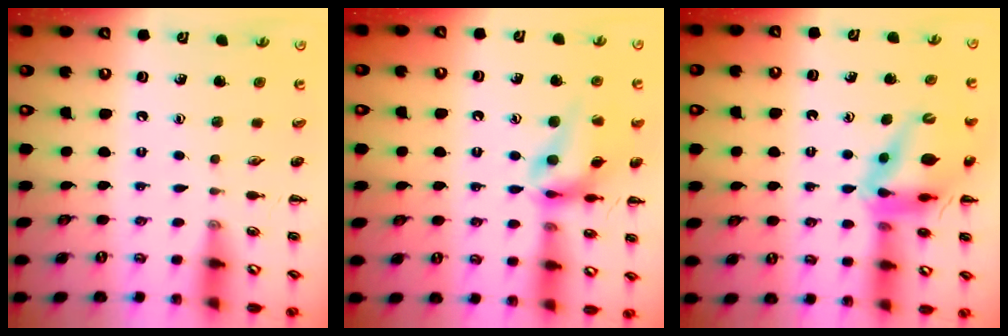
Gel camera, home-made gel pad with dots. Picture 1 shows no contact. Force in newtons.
{"total": 16.4, "press": 16.3, "slide": 2.3}
{"total": 13.7, "press": 13.1, "slide": 3.8}